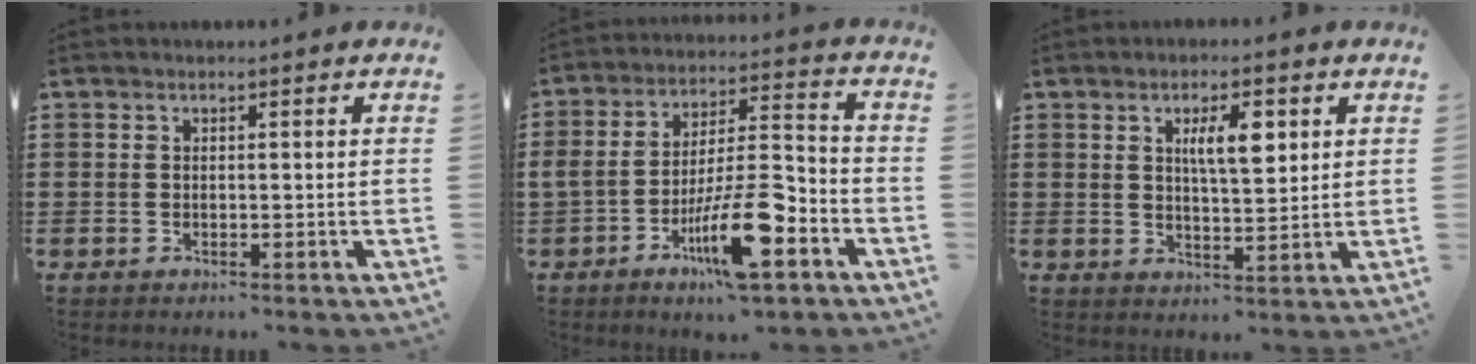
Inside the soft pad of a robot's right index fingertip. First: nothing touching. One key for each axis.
{"total": 14.0, "fx": -6.2, "fy": 4.0, "fz": 11.8, "tx": -0.227, "ty": 0.011, "tz": -0.113}
{"total": 5.8, "fx": 2.1, "fy": 1.9, "fz": 5.0, "tx": -0.088, "ty": 0.002, "tz": 0.029}